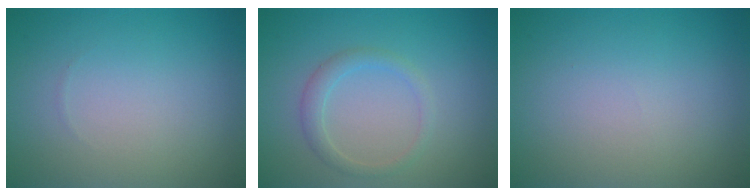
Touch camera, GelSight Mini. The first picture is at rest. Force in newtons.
{"total": 1.8, "press": 1.8, "slide": 0.1}
{"total": 0.0}